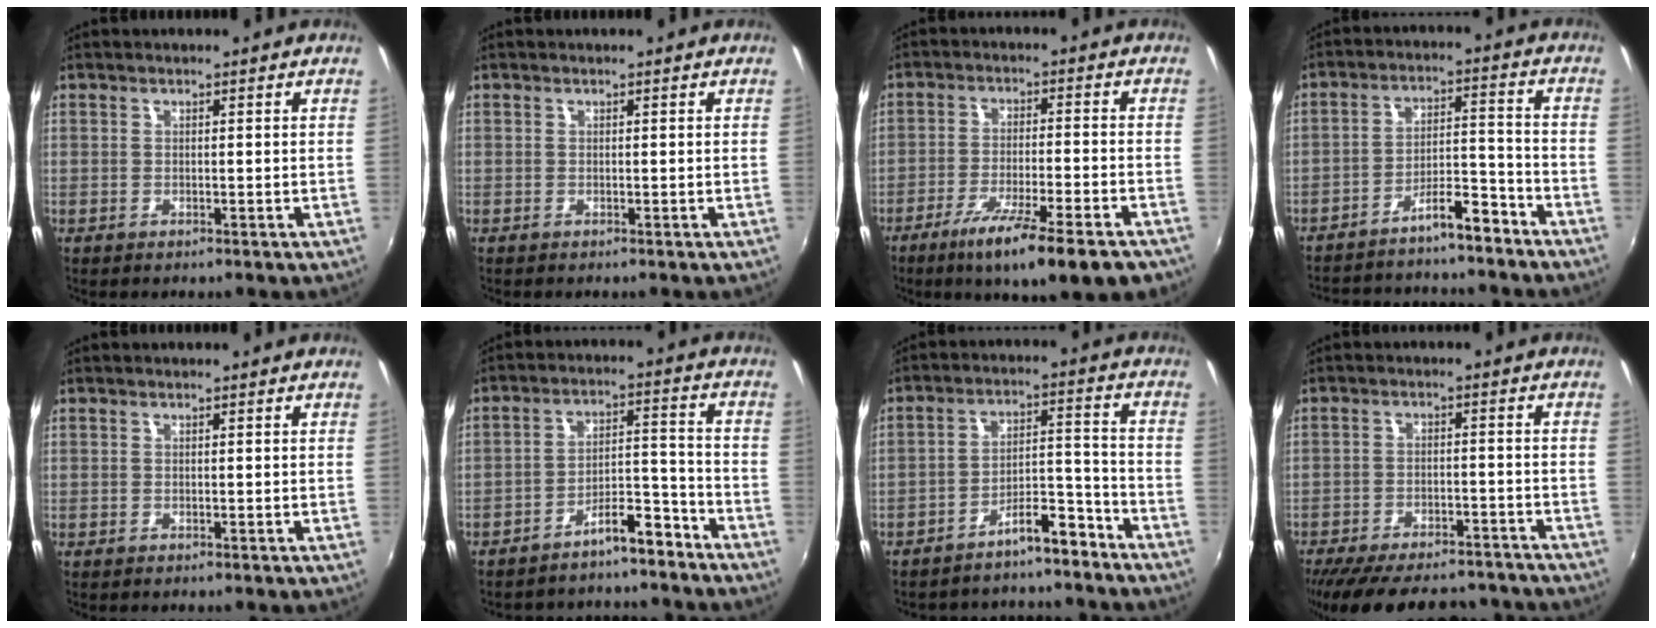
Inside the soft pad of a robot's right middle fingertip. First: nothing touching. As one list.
[{"total": 0.0}, {"total": 14.9, "force": [-9.8, 2.2, 10.9], "torque": [-0.189, -0.046, -0.155]}, {"total": 11.0, "force": [-9.8, 2.4, 4.5], "torque": [-0.085, 0.045, -0.144]}, {"total": 0.0}, {"total": 10.3, "force": [-9.1, 3.2, 3.4], "torque": [-0.061, 0.049, -0.123]}, {"total": 10.3, "force": [-9.2, 3.3, 3.3], "torque": [-0.059, 0.051, -0.123]}, {"total": 21.5, "force": [-18.2, 7.3, 8.8], "torque": [-0.185, -0.002, -0.241]}]